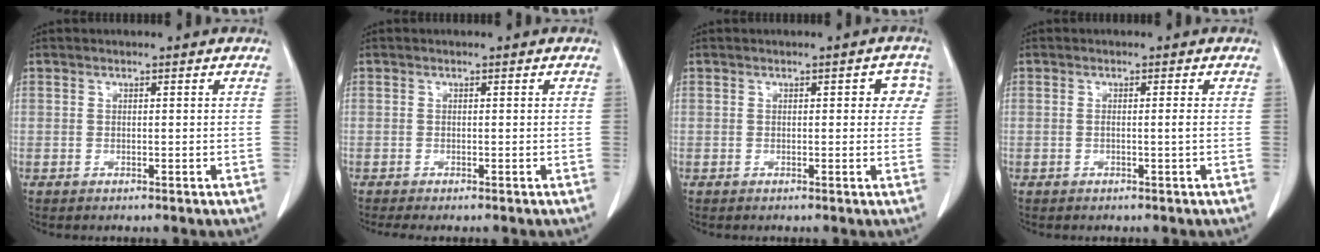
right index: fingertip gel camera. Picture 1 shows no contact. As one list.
[{"total": 1.5, "force": [-1.2, 0.0, 0.9], "torque": [-0.011, -0.004, -0.018]}, {"total": 3.2, "force": [0.7, 1.6, 2.6], "torque": [-0.017, 0.015, 0.003]}, {"total": 1.0, "force": [-0.2, -0.2, 0.9], "torque": [-0.017, 0.002, -0.001]}]